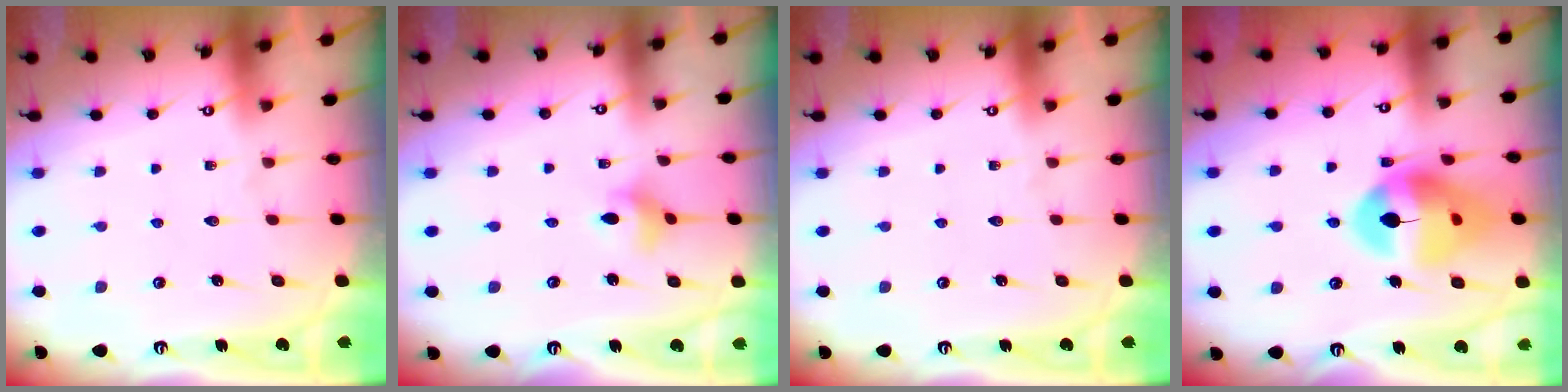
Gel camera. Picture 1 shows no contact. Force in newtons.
{"total": 4.2, "press": 4.1, "slide": 0.6}
{"total": 0.0}
{"total": 16.8, "press": 16.7, "slide": 2.1}